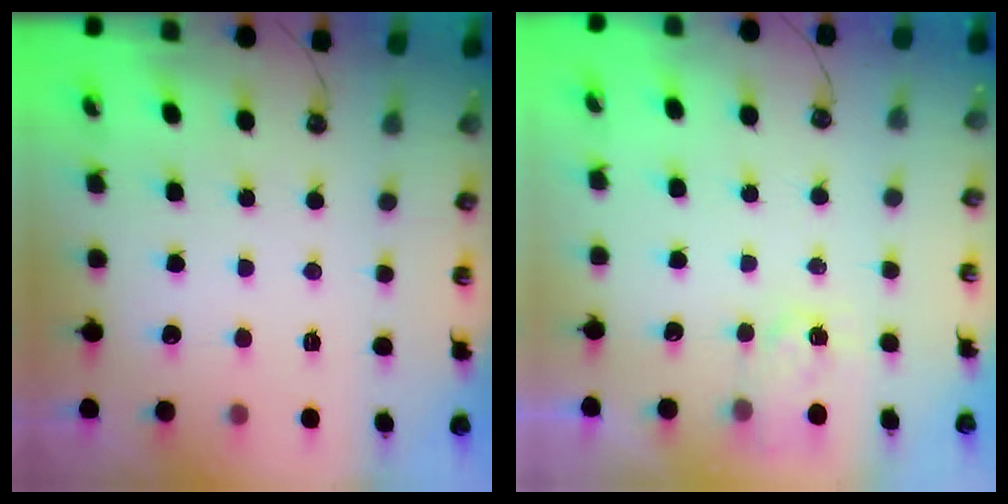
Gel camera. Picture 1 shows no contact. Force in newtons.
{"total": 3.0, "press": 2.9, "slide": 0.3}